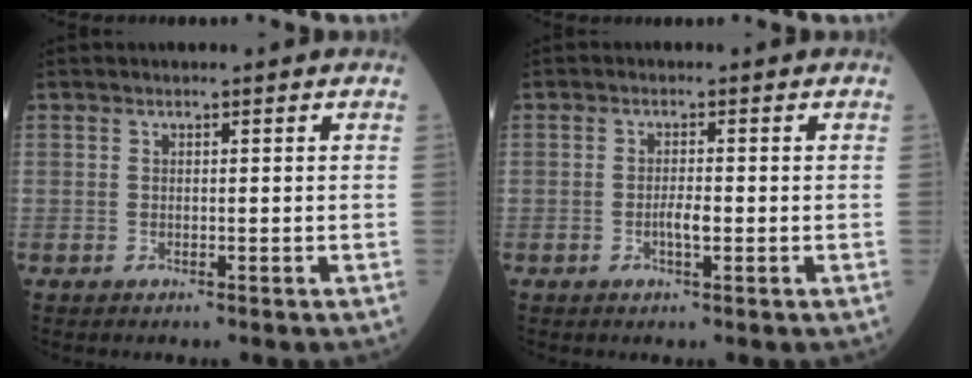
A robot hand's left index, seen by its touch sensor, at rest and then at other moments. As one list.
[{"total": 2.0, "force": [-0.5, 0.5, 1.9], "torque": [-0.038, 0.001, -0.009]}]